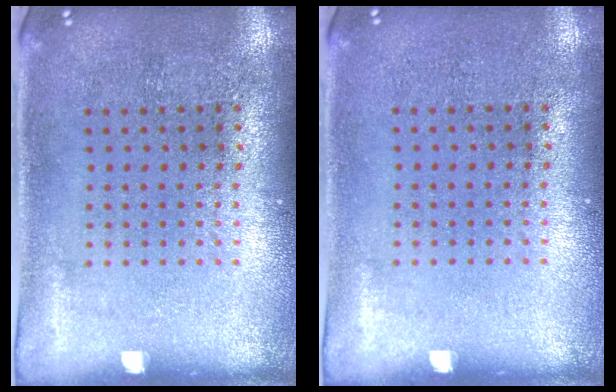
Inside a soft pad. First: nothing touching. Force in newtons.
{"total": 0.0}